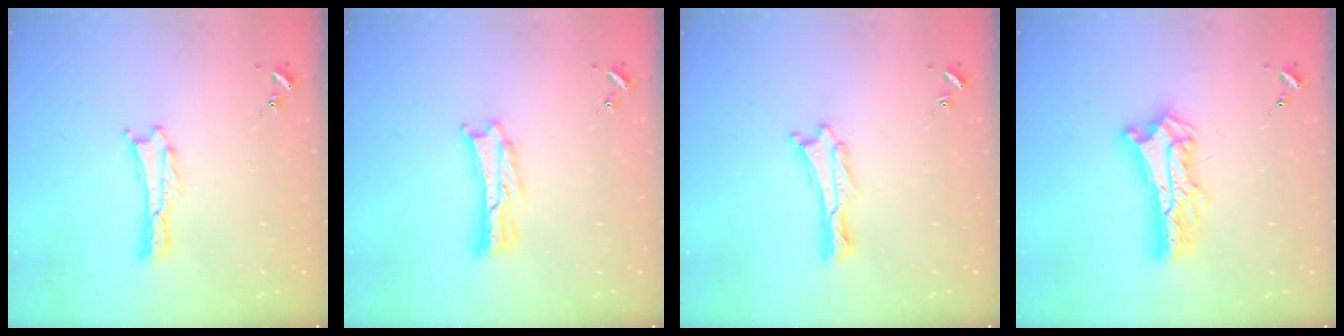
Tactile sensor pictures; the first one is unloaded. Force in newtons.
{"total": 1.6, "press": 1.6, "slide": 0.3}
{"total": 0.6, "press": 0.6, "slide": 0.2}
{"total": 8.8, "press": 8.8, "slide": 0.7}